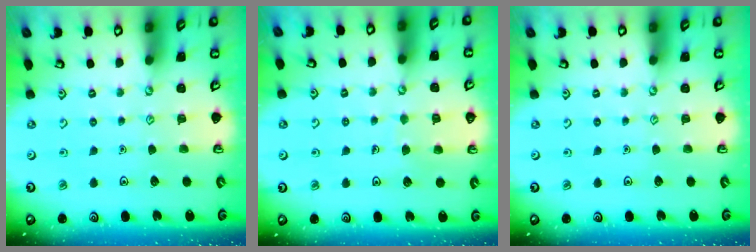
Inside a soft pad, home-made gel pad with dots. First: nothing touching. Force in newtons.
{"total": 4.4, "press": 4.4, "slide": 0.3}
{"total": 0.0}